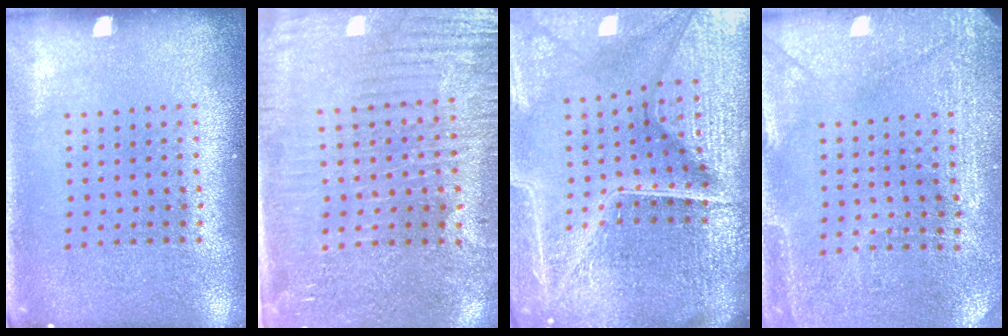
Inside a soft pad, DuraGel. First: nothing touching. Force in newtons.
{"total": 3.7, "press": 3.5, "slide": 1.4}
{"total": 7.1, "press": 6.3, "slide": 3.4}
{"total": 2.9, "press": 2.8, "slide": 0.6}